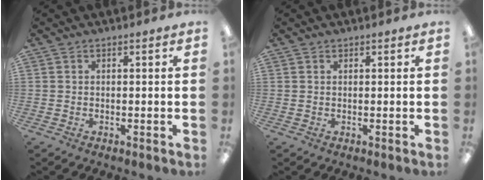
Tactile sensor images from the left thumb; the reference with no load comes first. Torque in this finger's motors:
{"motor_torque": [-0.11, -0.04, -0.22, 0.06, 0.00]}